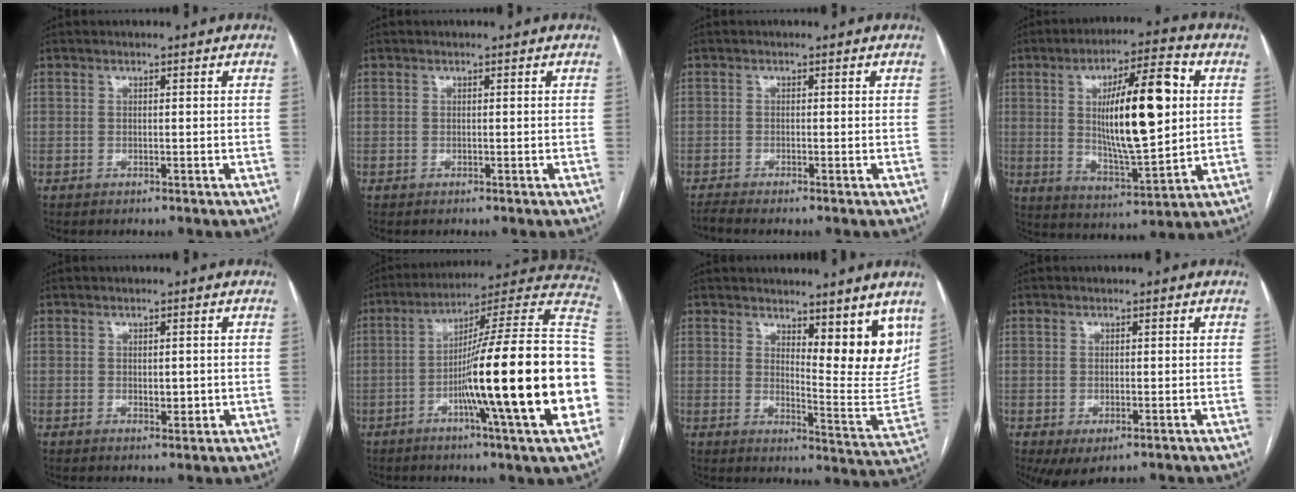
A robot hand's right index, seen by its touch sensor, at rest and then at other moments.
{"total": 0.0}
{"total": 1.5, "force": [-1.3, -0.5, 0.6], "torque": [-0.016, -0.003, -0.028]}
{"total": 16.7, "force": [2.9, 3.5, 16.1], "torque": [-0.272, 0.006, 0.049]}
{"total": 1.9, "force": [0.0, 1.0, 1.7], "torque": [-0.023, -0.003, 0.005]}
{"total": 27.1, "force": [-5.4, -0.6, 26.6], "torque": [-0.311, -0.001, -0.105]}
{"total": 11.7, "force": [8.2, 2.8, 7.8], "torque": [-0.086, -0.032, 0.109]}
{"total": 3.9, "force": [-1.6, 1.7, 3.1], "torque": [-0.049, -0.010, -0.015]}